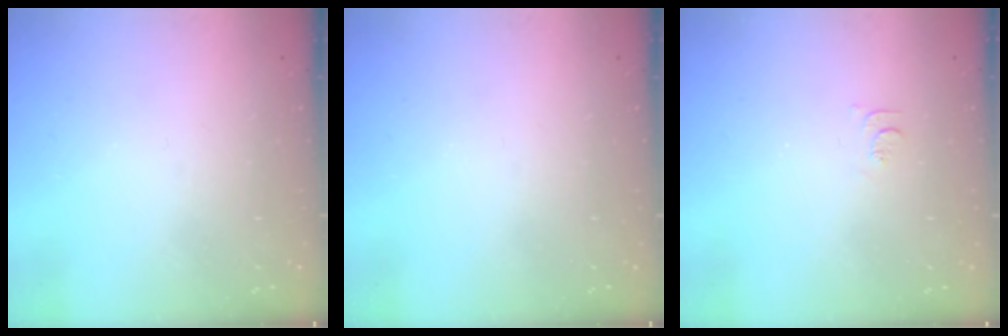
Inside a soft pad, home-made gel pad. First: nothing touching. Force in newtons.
{"total": 0.0}
{"total": 4.2, "press": 4.1, "slide": 0.5}